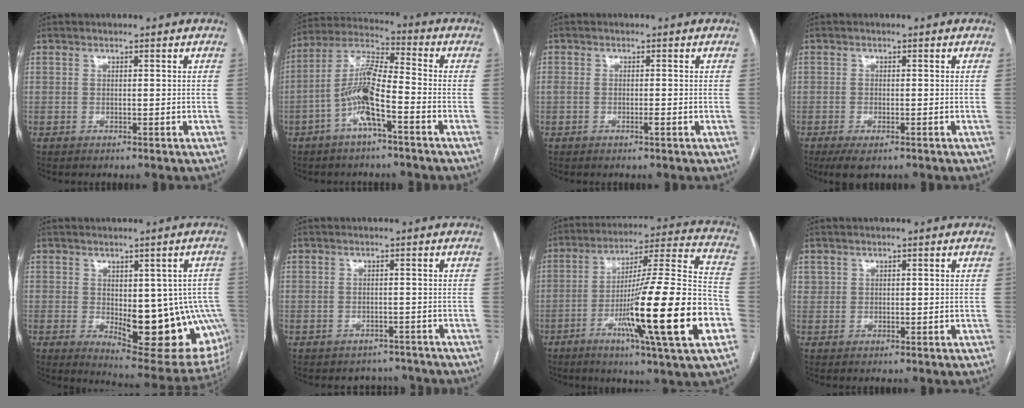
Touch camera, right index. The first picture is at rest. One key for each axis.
{"total": 10.6, "fx": -4.1, "fy": 1.0, "fz": 9.7, "tx": -0.206, "ty": 0.016, "tz": -0.086}
{"total": 1.5, "fx": -0.5, "fy": 0.4, "fz": 1.3, "tx": -0.030, "ty": 0.003, "tz": -0.007}
{"total": 3.7, "fx": -2.3, "fy": 1.3, "fz": 2.6, "tx": -0.047, "ty": -0.007, "tz": -0.032}
{"total": 17.2, "fx": -2.9, "fy": 7.2, "fz": 15.3, "tx": -0.129, "ty": 0.006, "tz": -0.014}
{"total": 3.5, "fx": -3.0, "fy": 1.6, "fz": -0.6, "tx": 0.010, "ty": 0.012, "tz": -0.040}
{"total": 24.9, "fx": -8.0, "fy": 0.4, "fz": 23.5, "tx": -0.344, "ty": -0.018, "tz": -0.134}
{"total": 1.3, "fx": 0.7, "fy": 1.1, "fz": 0.1, "tx": 0.002, "ty": 0.008, "tz": 0.015}